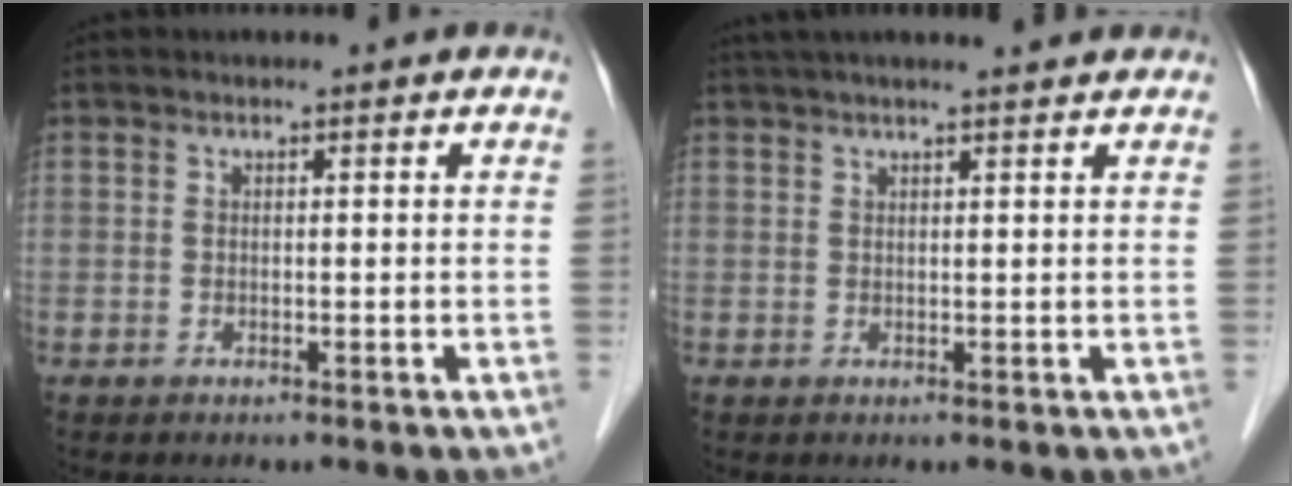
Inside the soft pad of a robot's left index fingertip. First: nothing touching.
{"total": 9.0, "force": [7.9, 0.6, 4.3], "torque": [-0.065, 0.035, 0.104]}